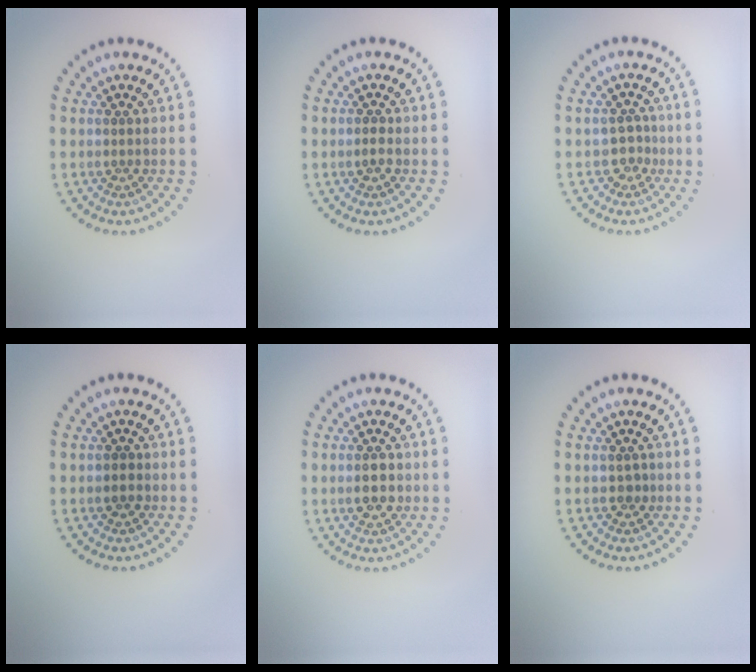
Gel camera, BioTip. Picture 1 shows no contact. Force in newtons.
{"total": 1.1, "press": 1.0, "slide": 0.3}
{"total": 1.7, "press": 1.3, "slide": 1.0}
{"total": 1.3, "press": 1.2, "slide": 0.4}
{"total": 2.7, "press": 2.7, "slide": 0.1}
{"total": 0.8, "press": 0.7, "slide": 0.4}